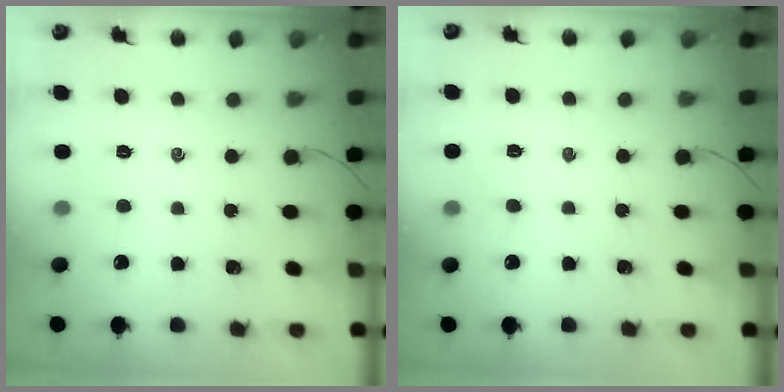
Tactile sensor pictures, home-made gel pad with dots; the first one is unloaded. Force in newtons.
{"total": 2.5, "press": 2.3, "slide": 0.8}